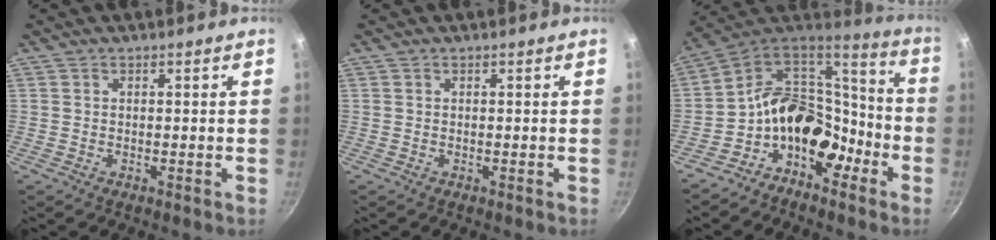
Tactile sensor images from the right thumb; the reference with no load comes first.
{"total": 0.0}
{"total": 16.5, "force": [-6.9, 11.4, 9.7], "torque": [-0.099, 0.086, -0.139]}